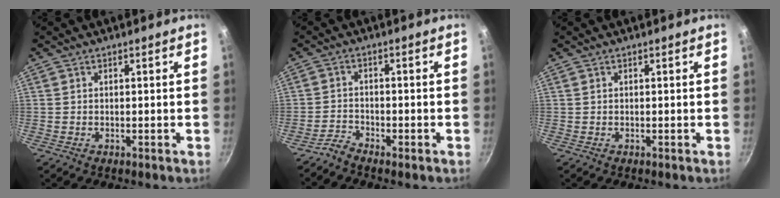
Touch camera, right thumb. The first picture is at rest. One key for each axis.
{"total": 2.6, "fx": -2.4, "fy": 0.6, "fz": 0.6, "tx": -0.017, "ty": 0.018, "tz": -0.054}
{"total": 0.0}